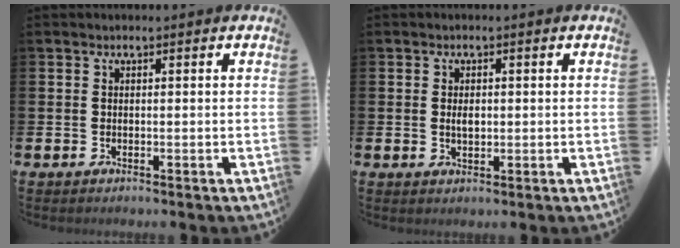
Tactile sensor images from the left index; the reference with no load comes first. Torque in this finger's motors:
{"motor_torque": [0.57, -0.08, 0.04, 0.09]}